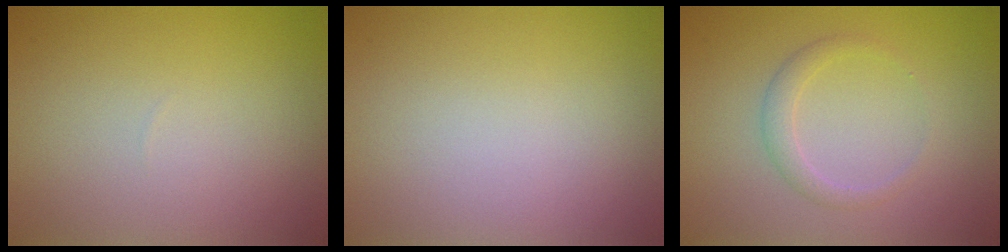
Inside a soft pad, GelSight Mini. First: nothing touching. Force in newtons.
{"total": 0.0}
{"total": 1.6, "press": 1.6, "slide": 0.1}